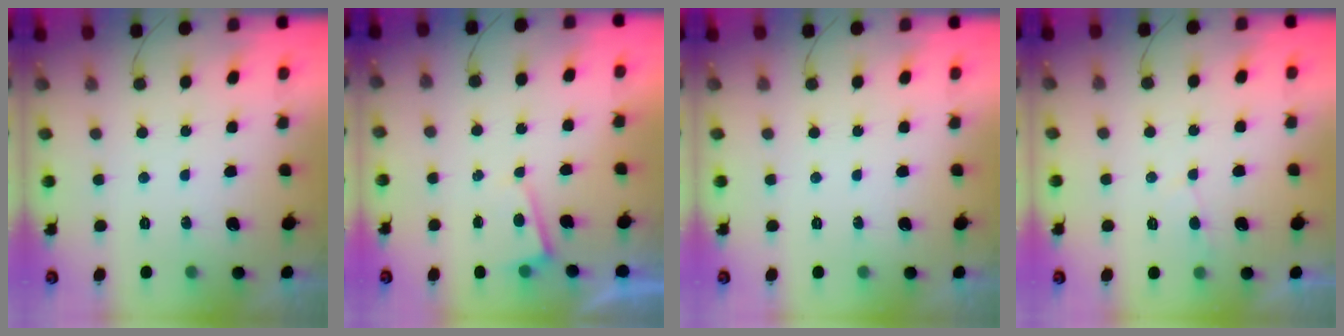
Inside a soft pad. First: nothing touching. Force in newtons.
{"total": 2.3, "press": 2.3, "slide": 0.2}
{"total": 0.0}
{"total": 4.0, "press": 3.9, "slide": 0.4}